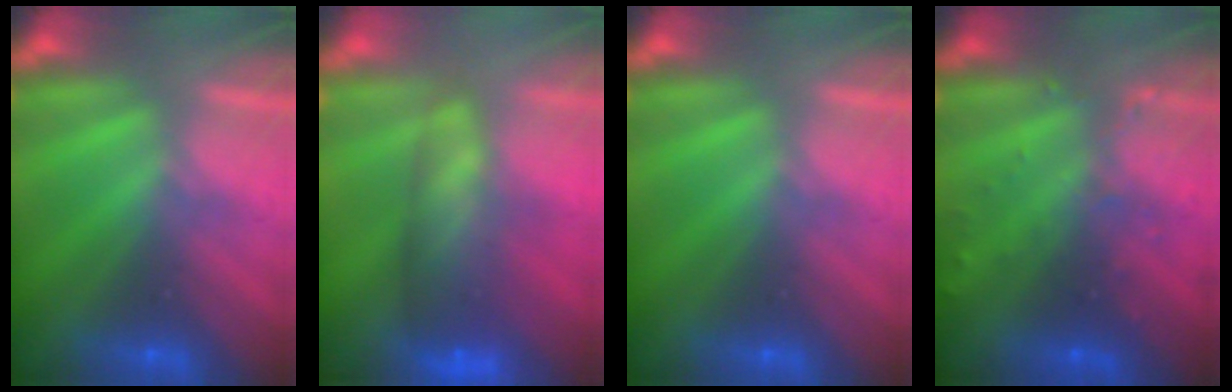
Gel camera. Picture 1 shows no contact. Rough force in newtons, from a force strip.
{"total": 7.4}
{"total": 0.0}
{"total": 3.1}